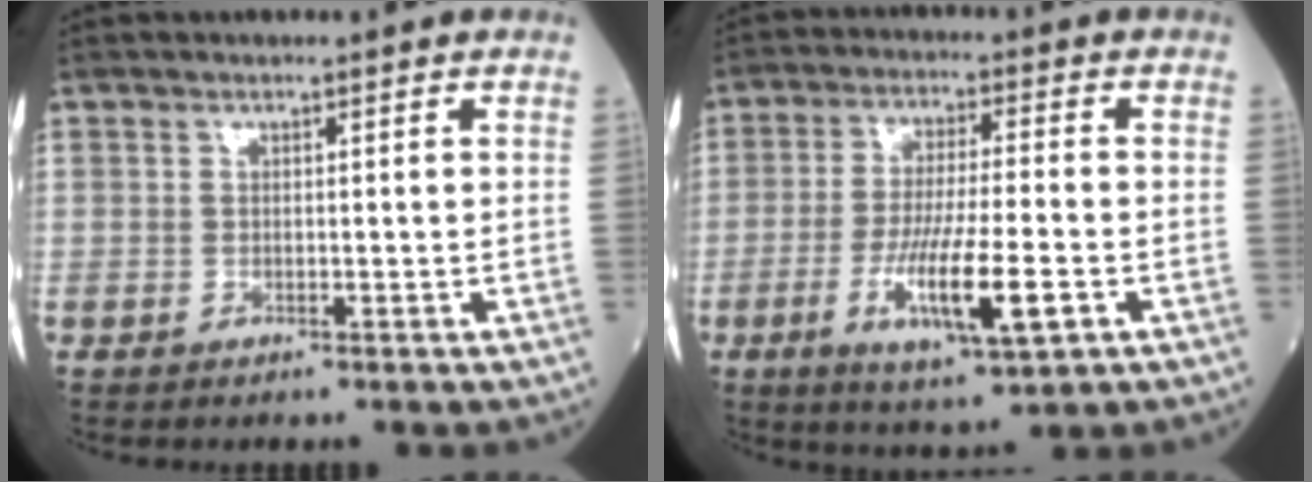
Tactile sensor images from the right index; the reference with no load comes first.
{"total": 11.4, "force": [-3.7, 1.5, 10.7], "torque": [-0.196, -0.016, -0.060]}